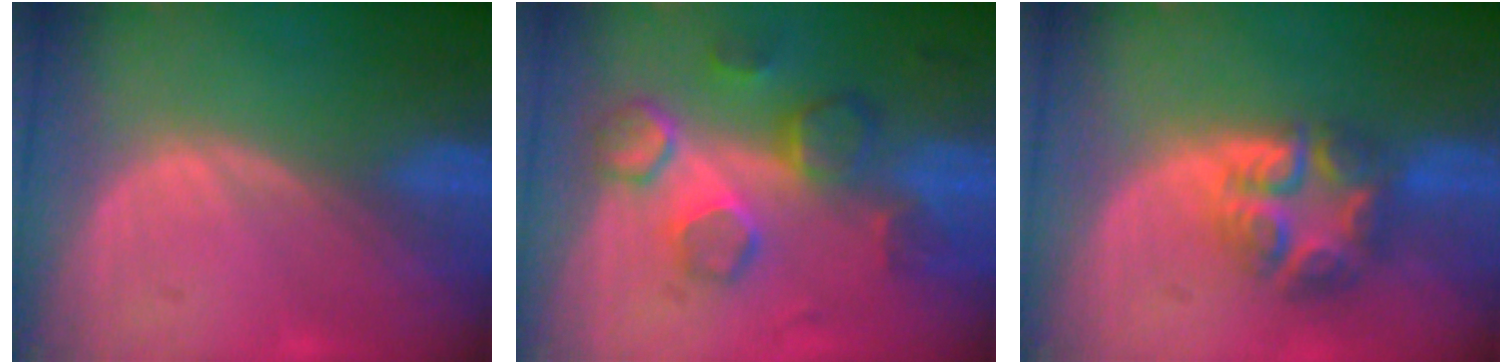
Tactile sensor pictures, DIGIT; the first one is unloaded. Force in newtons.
{"total": 8.7, "press": 8.0, "slide": 3.5}
{"total": 7.6, "press": 6.7, "slide": 3.6}